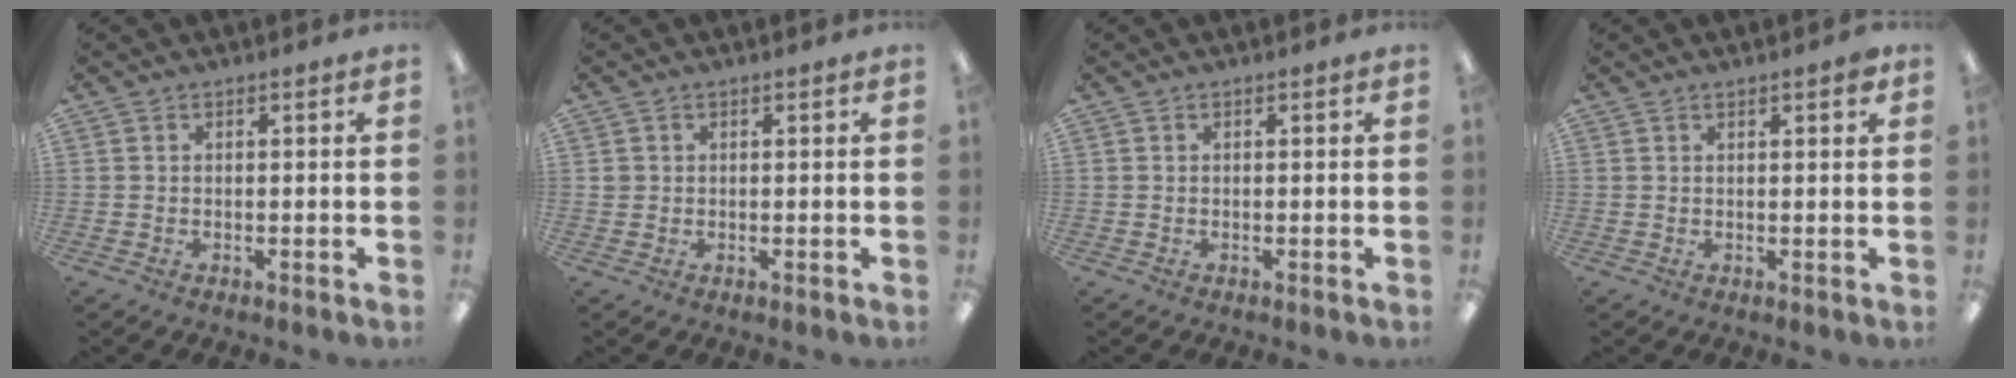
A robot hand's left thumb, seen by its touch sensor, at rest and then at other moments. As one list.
[{"total": 1.1, "force": [0.1, 1.1, 0.1], "torque": [-0.002, 0.006, 0.001]}, {"total": 0.0}, {"total": 1.8, "force": [1.3, 0.4, 1.2], "torque": [-0.018, -0.001, 0.019]}]